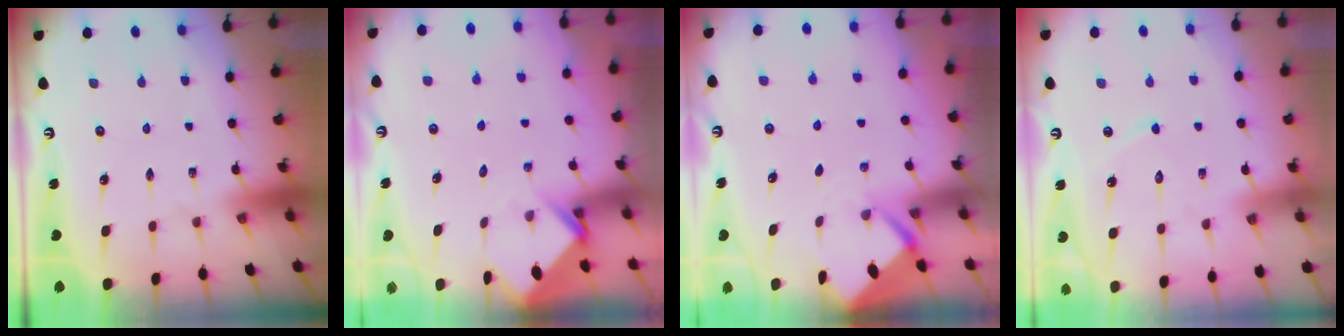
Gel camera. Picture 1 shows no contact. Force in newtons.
{"total": 3.9, "press": 3.9, "slide": 0.3}
{"total": 1.9, "press": 1.9, "slide": 0.1}
{"total": 5.8, "press": 5.8, "slide": 0.3}